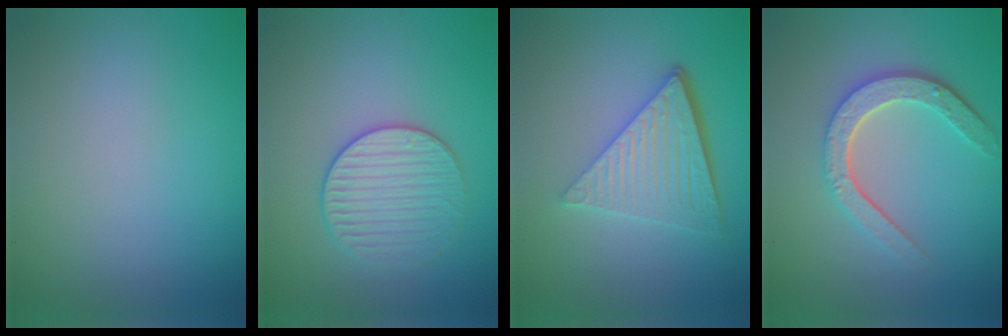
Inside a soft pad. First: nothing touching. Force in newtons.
{"total": 3.1, "press": 3.1, "slide": 0.1}
{"total": 6.2, "press": 4.2, "slide": 4.5}
{"total": 4.7, "press": 3.5, "slide": 3.0}